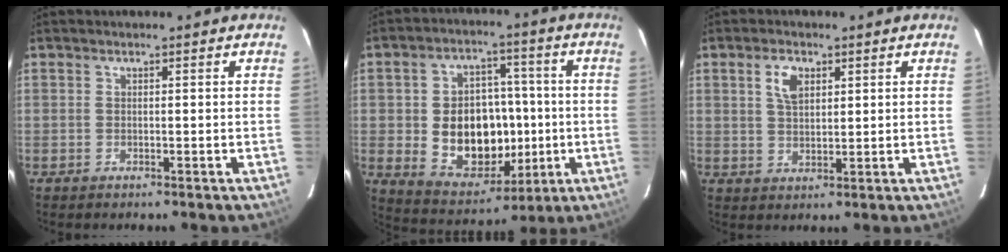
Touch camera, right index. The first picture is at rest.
{"total": 15.6, "force": [-1.6, 11.6, 10.4], "torque": [-0.210, 0.011, 0.001]}
{"total": 4.6, "force": [1.9, 2.6, 3.3], "torque": [-0.060, 0.009, 0.038]}